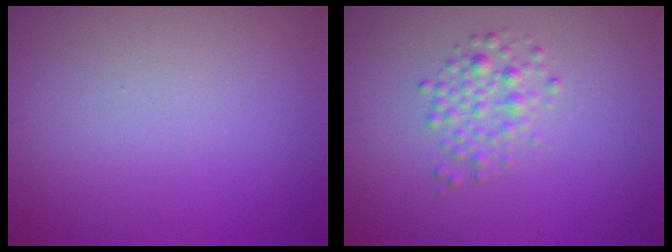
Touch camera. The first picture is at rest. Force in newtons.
{"total": 2.2, "press": 2.2, "slide": 0.1}